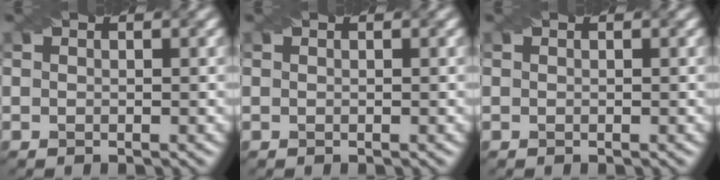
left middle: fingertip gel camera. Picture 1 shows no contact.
{"total": 0.0}
{"total": 0.0}